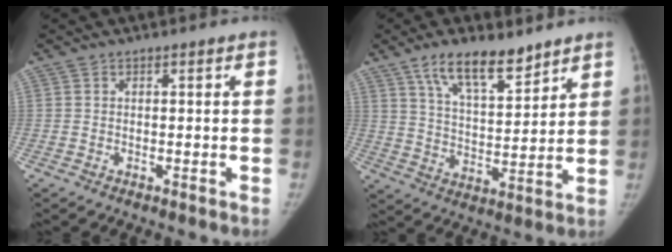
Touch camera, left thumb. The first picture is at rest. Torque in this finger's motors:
{"motor_torque": [1.15, 1.17, 1.00, -1.44, 0.10]}